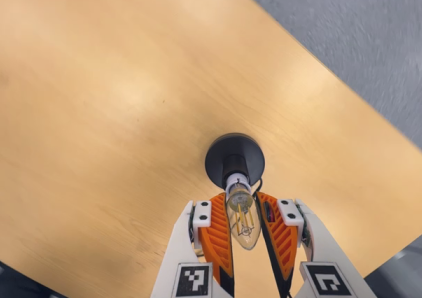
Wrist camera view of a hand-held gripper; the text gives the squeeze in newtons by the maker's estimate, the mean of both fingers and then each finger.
{"total": 10.9, "left": 10.4, "right": 11.3}